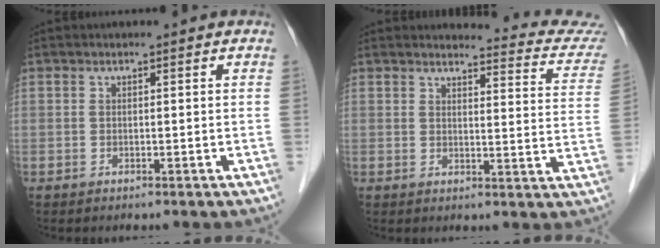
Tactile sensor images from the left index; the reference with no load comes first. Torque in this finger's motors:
{"motor_torque": [0.41, -0.69, 0.03, -0.03]}